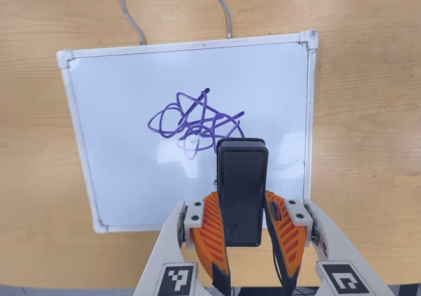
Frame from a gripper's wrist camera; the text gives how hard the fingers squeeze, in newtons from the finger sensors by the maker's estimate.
{"total": 5.2, "left": 3.7, "right": 6.6}